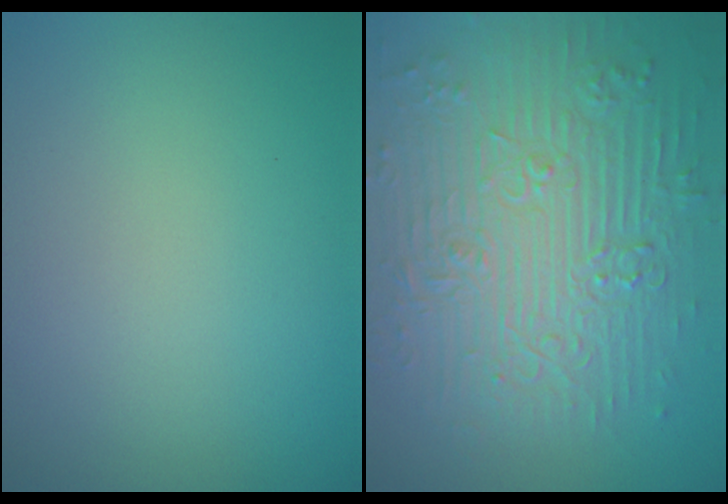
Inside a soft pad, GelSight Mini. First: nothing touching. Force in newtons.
{"total": 9.5, "press": 6.9, "slide": 6.4}